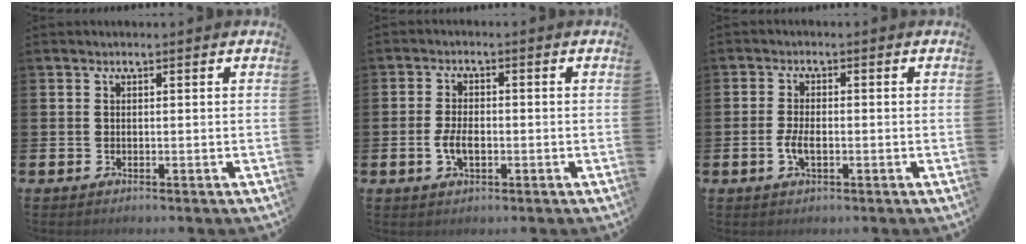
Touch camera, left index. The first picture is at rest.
{"total": 3.5, "force": [-0.7, 1.9, 2.9], "torque": [-0.053, -0.001, -0.016]}
{"total": 2.8, "force": [-0.7, 1.3, 2.4], "torque": [-0.037, -0.002, -0.014]}